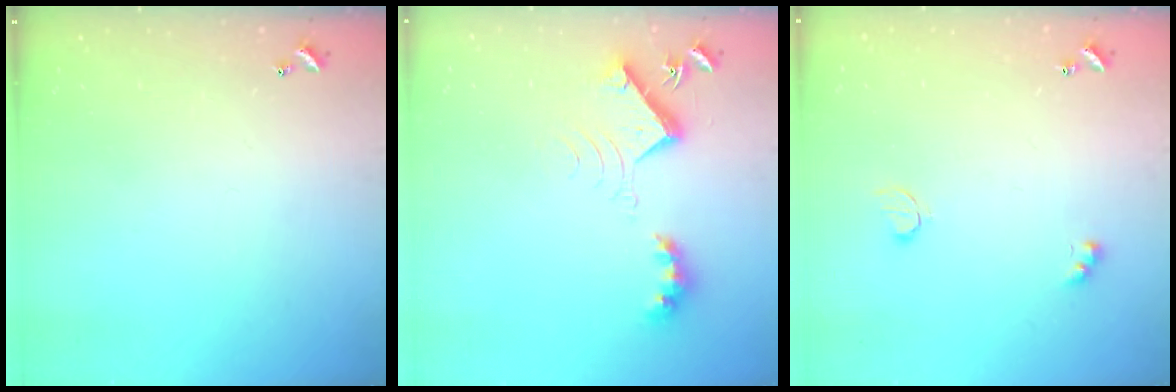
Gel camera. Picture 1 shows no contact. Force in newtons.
{"total": 9.0, "press": 9.0, "slide": 0.2}
{"total": 2.5, "press": 2.4, "slide": 0.5}